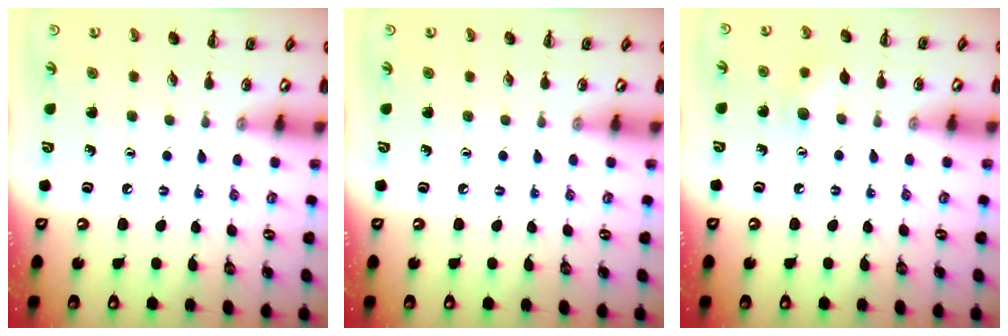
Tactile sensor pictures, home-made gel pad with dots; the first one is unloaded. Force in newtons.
{"total": 0.0}
{"total": 6.5, "press": 6.4, "slide": 1.2}